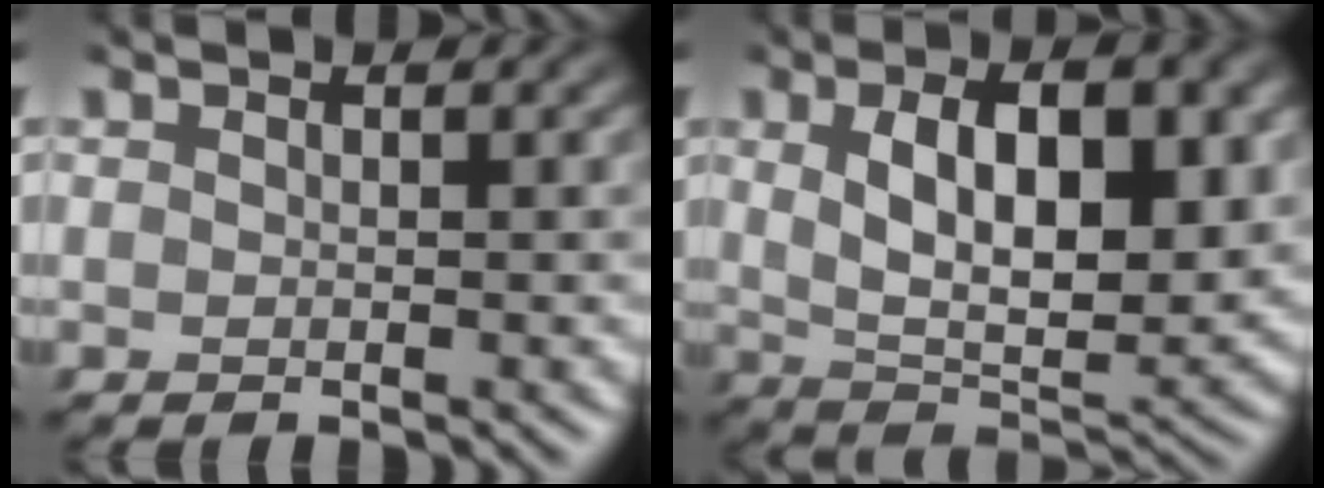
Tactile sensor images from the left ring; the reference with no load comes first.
{"total": 9.4, "force": [0.7, 4.5, 8.2], "torque": [-0.141, -0.014, 0.024]}